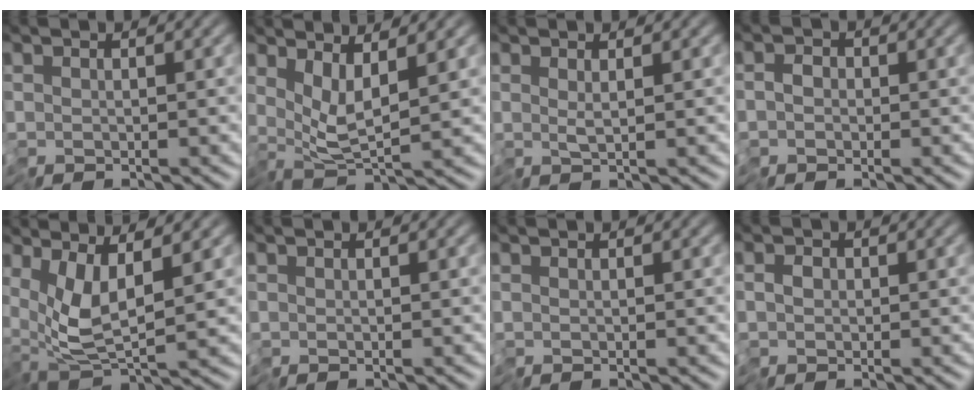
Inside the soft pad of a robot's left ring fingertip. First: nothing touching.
{"total": 3.0, "force": [1.1, 0.2, 2.8], "torque": [-0.052, -0.009, 0.024]}
{"total": 0.9, "force": [0.6, -0.4, 0.6], "torque": [-0.010, 0.001, 0.012]}
{"total": 1.4, "force": [-0.8, 1.0, 0.7], "torque": [-0.003, 0.001, -0.017]}
{"total": 4.8, "force": [0.8, 1.1, 4.6], "torque": [-0.095, -0.006, 0.014]}
{"total": 0.0}
{"total": 0.0}
{"total": 1.4, "force": [-0.4, 1.0, 0.9], "torque": [-0.008, 0.002, -0.011]}